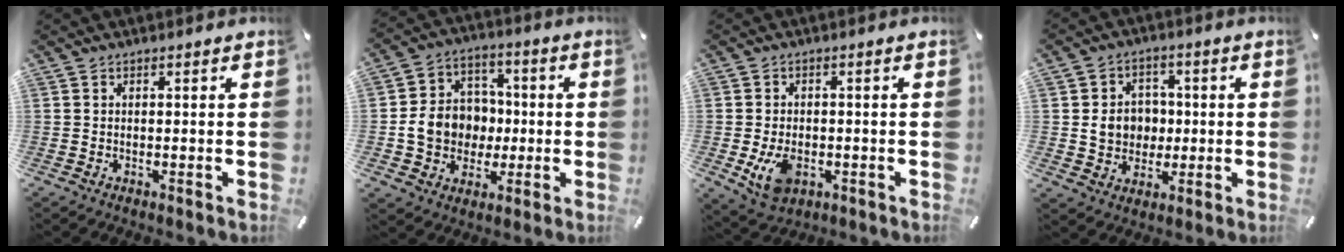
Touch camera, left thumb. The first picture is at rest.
{"total": 11.1, "force": [-1.4, 10.3, 4.1], "torque": [-0.080, 0.022, -0.015]}
{"total": 6.9, "force": [-1.7, 4.9, 4.5], "torque": [-0.081, 0.003, -0.029]}
{"total": 7.8, "force": [0.3, 7.1, 3.1], "torque": [-0.039, 0.007, 0.007]}